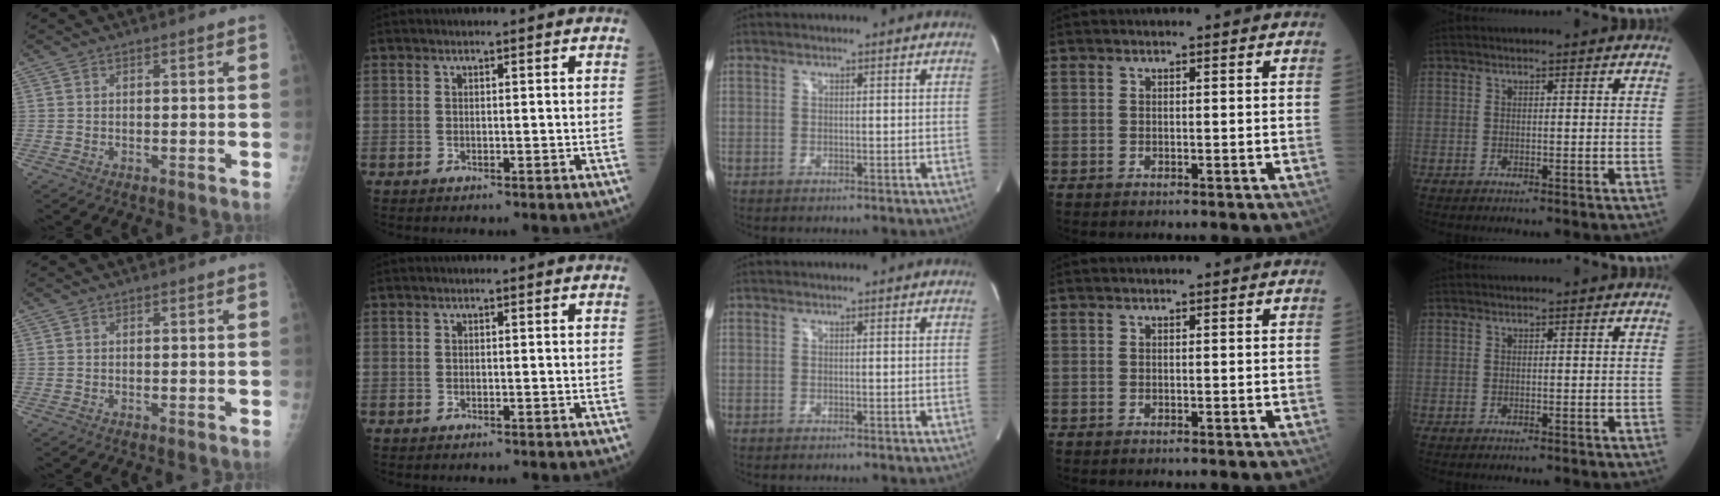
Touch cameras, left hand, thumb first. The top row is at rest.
{}